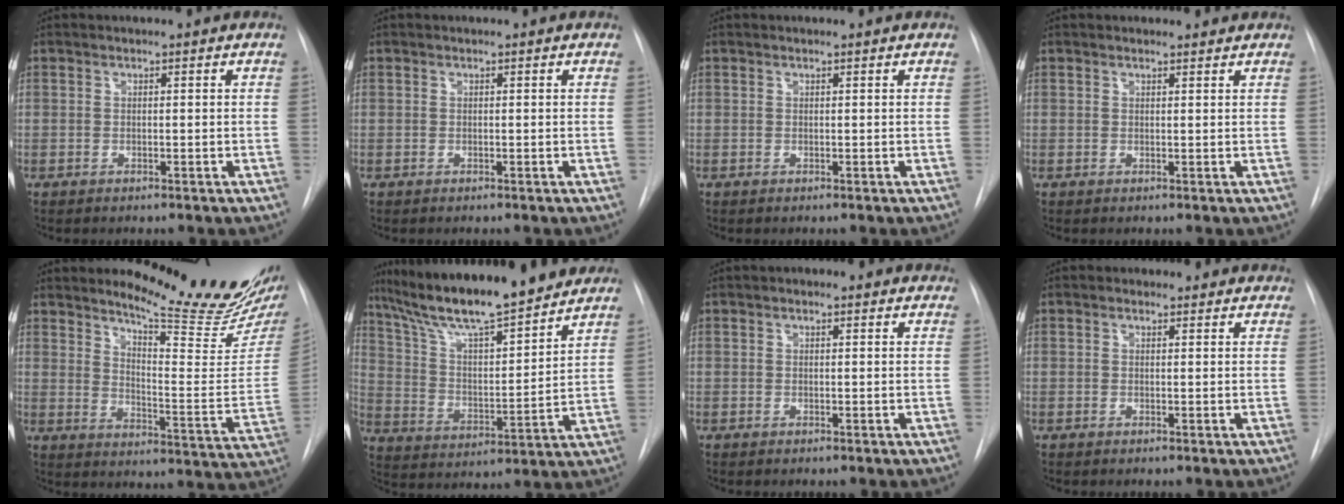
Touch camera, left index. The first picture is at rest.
{"total": 0.0}
{"total": 0.0}
{"total": 1.8, "force": [1.7, 0.4, 0.0], "torque": [-0.008, 0.006, 0.020]}
{"total": 17.4, "force": [15.8, 0.4, 7.3], "torque": [-0.108, -0.111, 0.204]}
{"total": 19.7, "force": [16.9, 2.0, 9.9], "torque": [-0.169, 0.007, 0.278]}
{"total": 1.4, "force": [1.0, 0.7, 0.8], "torque": [-0.013, 0.009, 0.010]}
{"total": 2.0, "force": [1.7, 1.1, 0.1], "torque": [0.000, 0.006, 0.011]}